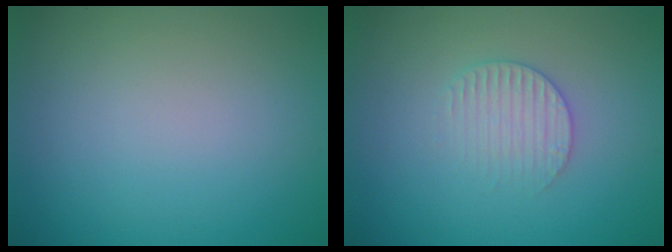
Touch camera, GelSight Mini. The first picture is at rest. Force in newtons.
{"total": 2.2, "press": 2.1, "slide": 0.5}